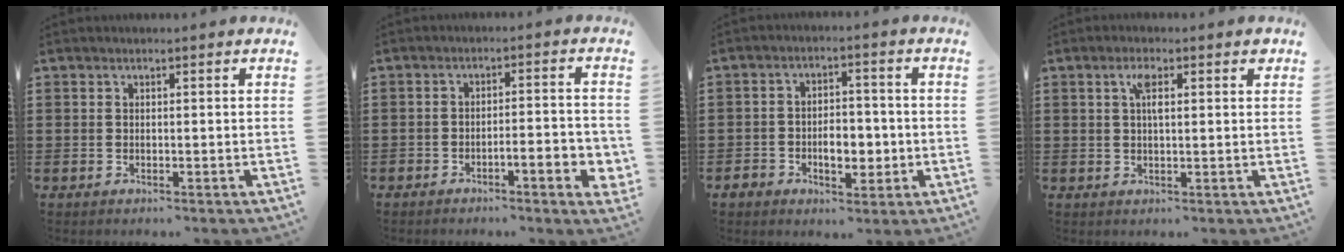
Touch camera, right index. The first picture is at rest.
{"total": 4.7, "force": [-2.5, 0.8, 3.9], "torque": [-0.062, -0.003, -0.041]}
{"total": 6.4, "force": [-1.8, 4.1, 4.5], "torque": [-0.076, 0.009, -0.033]}
{"total": 3.3, "force": [1.2, 0.9, 2.9], "torque": [-0.045, 0.001, 0.014]}